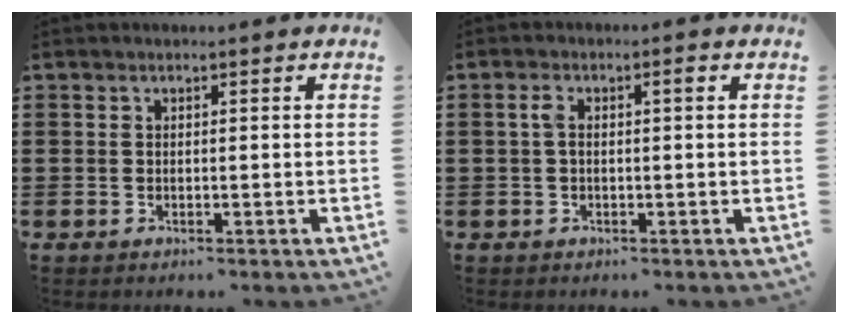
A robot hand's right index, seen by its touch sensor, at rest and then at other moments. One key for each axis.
{"total": 2.3, "fx": 0.1, "fy": 0.5, "fz": 2.2, "tx": -0.042, "ty": 0.004, "tz": -0.002}